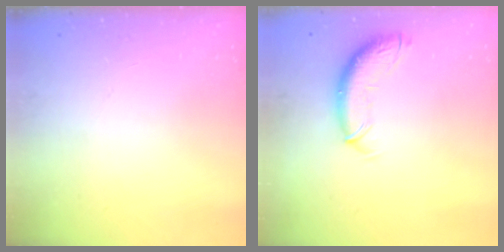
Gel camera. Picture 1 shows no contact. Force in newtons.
{"total": 10.4, "press": 10.3, "slide": 0.9}